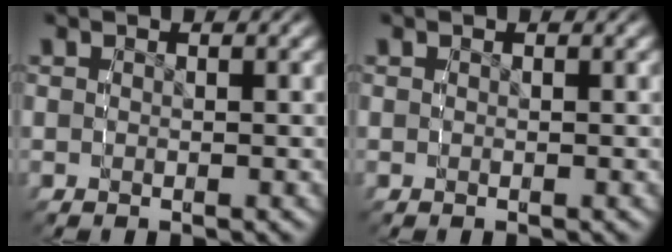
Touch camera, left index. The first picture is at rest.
{"total": 0.0}